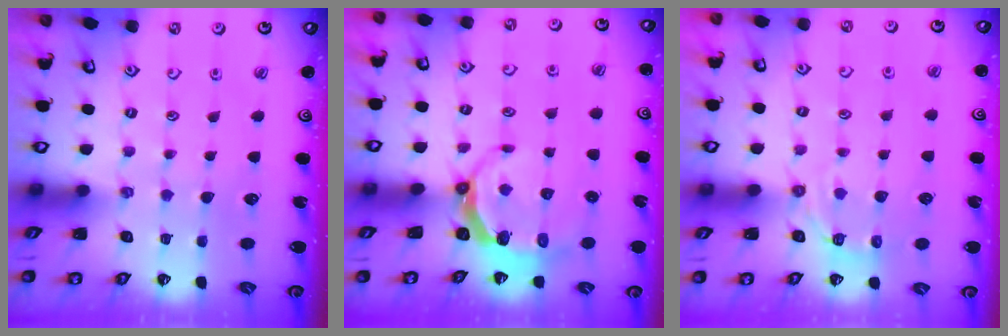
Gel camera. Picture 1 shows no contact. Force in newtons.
{"total": 5.9, "press": 5.2, "slide": 2.9}
{"total": 4.1, "press": 3.5, "slide": 2.1}